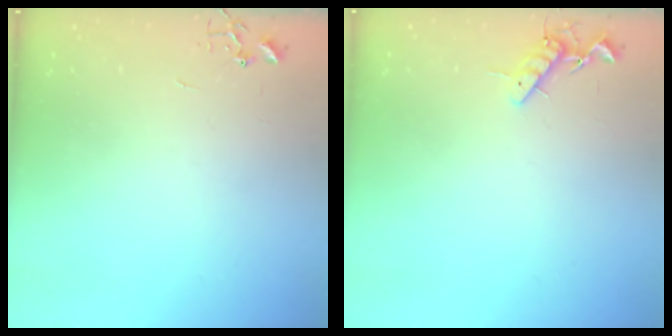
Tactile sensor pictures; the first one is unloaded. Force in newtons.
{"total": 8.0, "press": 7.9, "slide": 1.4}